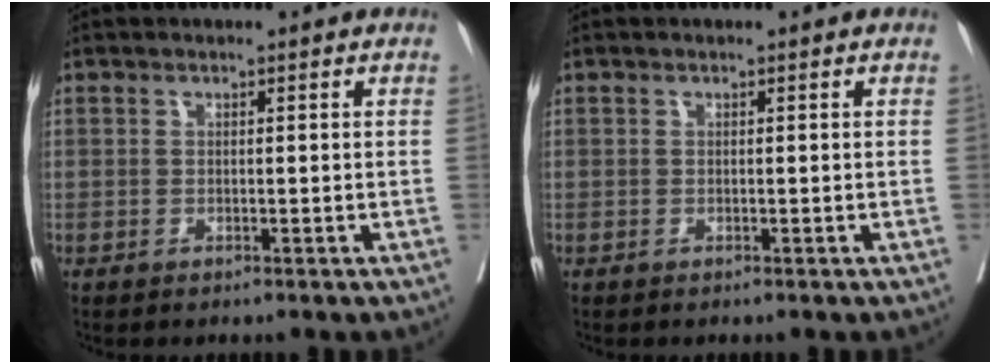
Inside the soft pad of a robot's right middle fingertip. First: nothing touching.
{"total": 0.0}